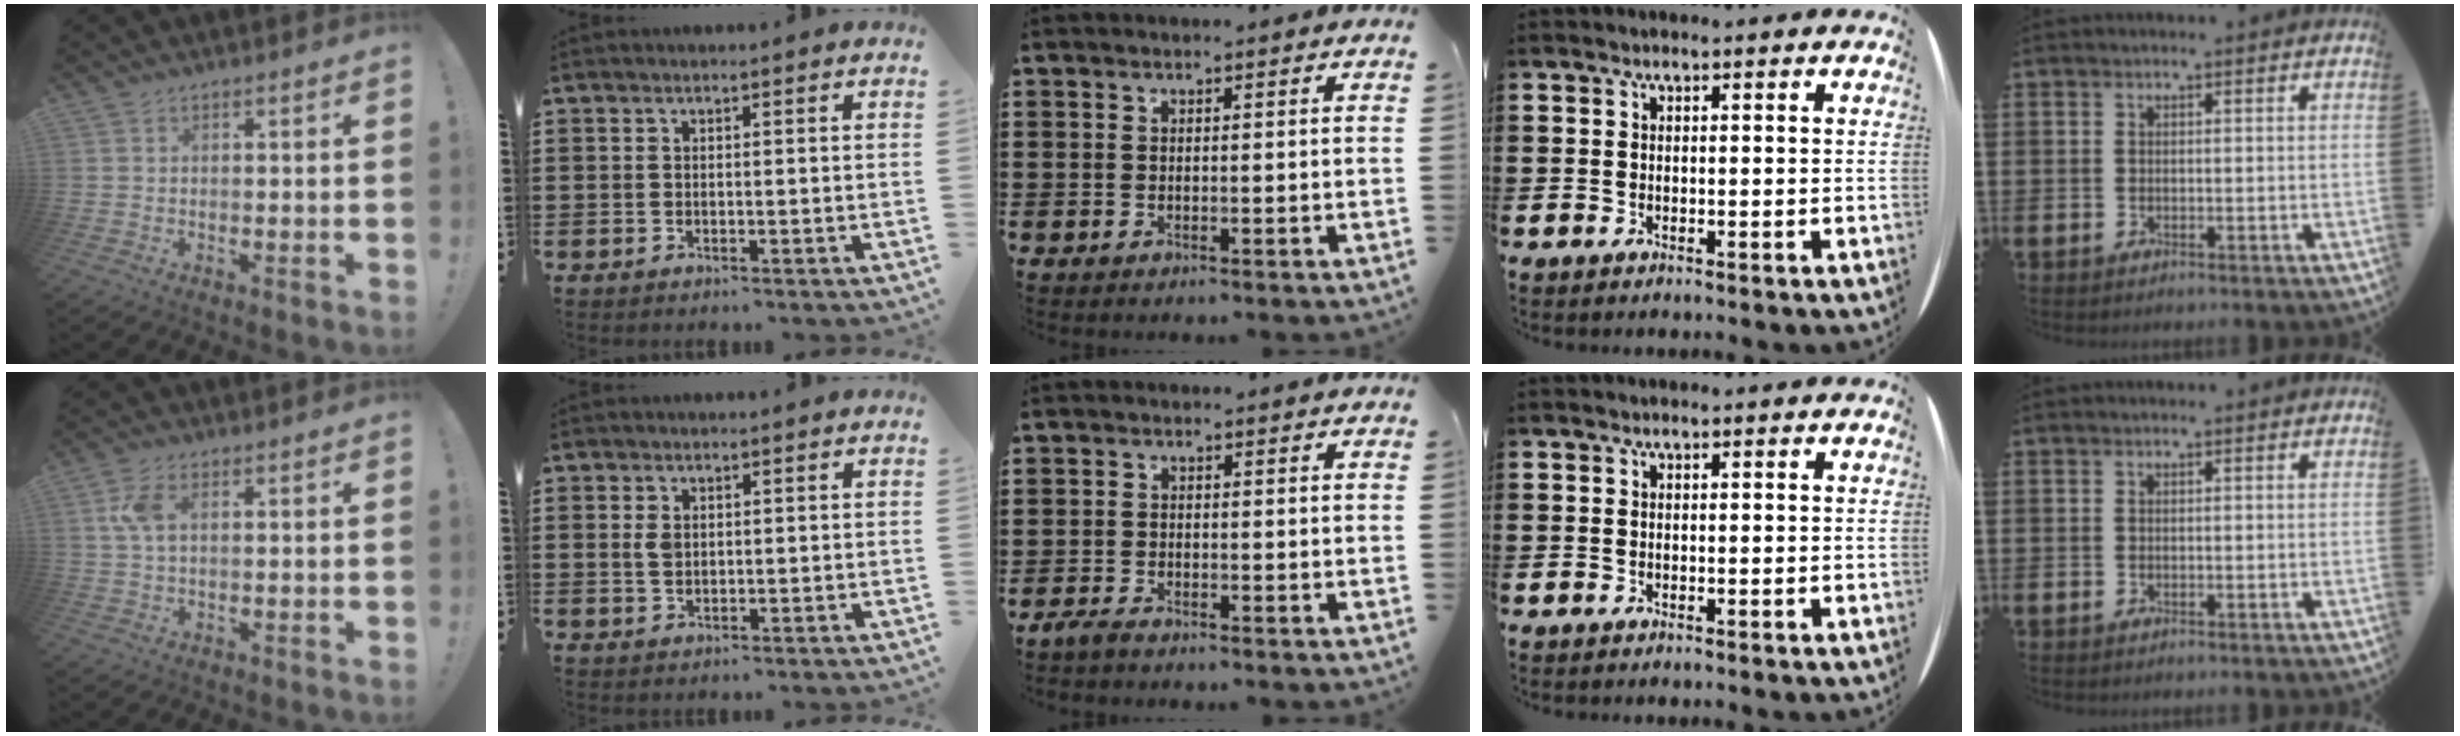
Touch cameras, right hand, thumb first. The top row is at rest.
{"thumb": {"total": 5.8, "force": [1.6, 3.0, 4.7], "torque": [-0.100, 0.006, 0.028]}, "index": {"total": 2.0, "force": [0.4, 1.2, 1.5], "torque": [-0.035, 0.005, 0.007]}, "middle": {"total": 1.7, "force": [-1.4, 0.3, 0.9], "torque": [-0.026, -0.002, -0.030]}}